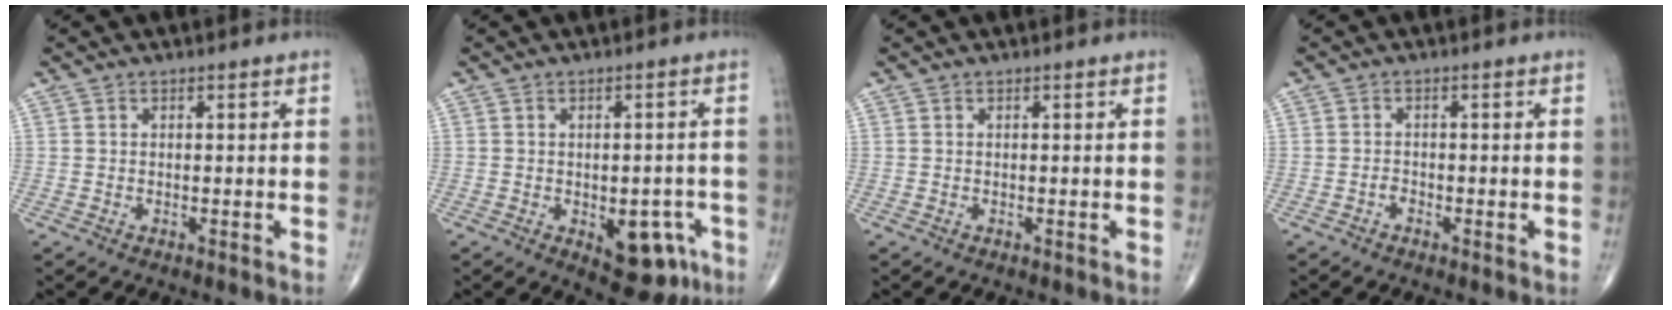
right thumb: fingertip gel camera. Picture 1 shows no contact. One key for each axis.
{"total": 9.2, "fx": -3.5, "fy": 5.0, "fz": 6.9, "tx": -0.057, "ty": 0.015, "tz": -0.031}
{"total": 0.0}
{"total": 1.1, "fx": -0.7, "fy": 0.7, "fz": 0.7, "tx": -0.007, "ty": 0.002, "tz": -0.017}